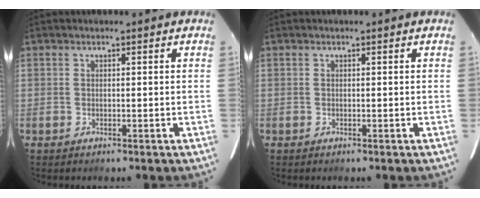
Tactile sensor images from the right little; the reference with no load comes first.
{"total": 0.0}